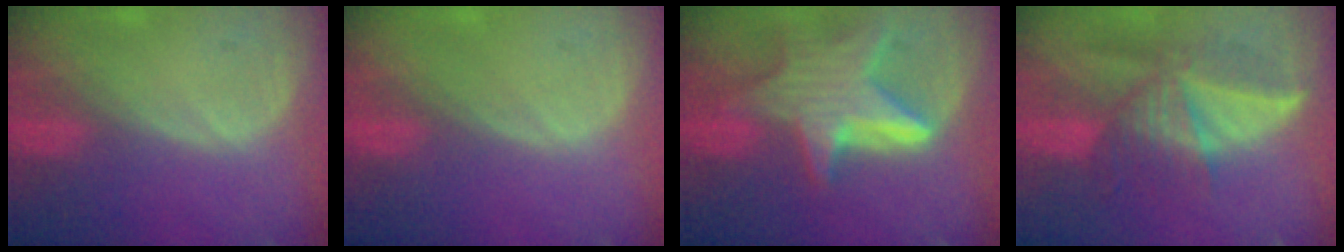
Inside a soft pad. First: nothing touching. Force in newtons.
{"total": 0.0}
{"total": 9.3, "press": 9.3, "slide": 0.7}
{"total": 7.3, "press": 7.2, "slide": 1.2}